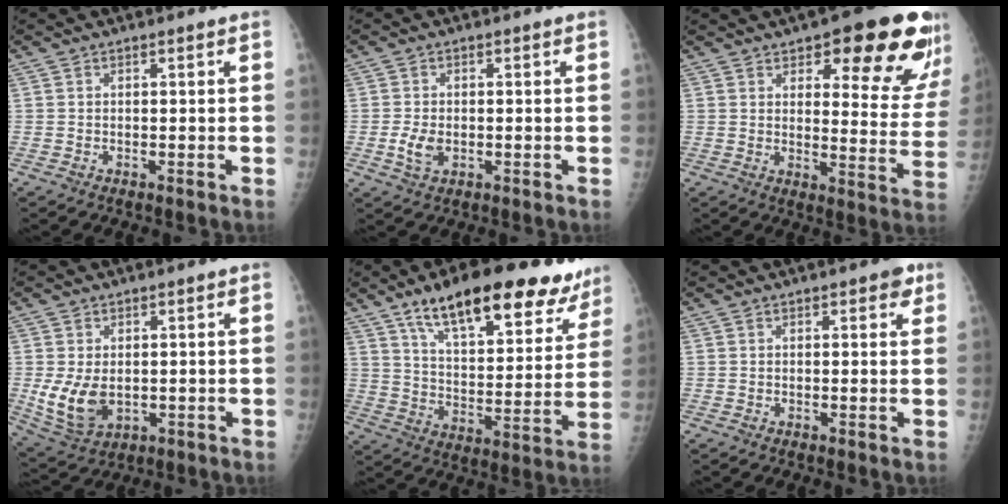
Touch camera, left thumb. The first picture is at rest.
{"total": 3.6, "force": [-0.7, 2.3, 2.7], "torque": [-0.054, -0.003, -0.011]}
{"total": 21.9, "force": [13.2, 7.2, 15.9], "torque": [-0.153, -0.063, 0.167]}
{"total": 8.1, "force": [-0.4, 5.4, 6.0], "torque": [-0.109, -0.015, 0.011]}
{"total": 24.2, "force": [16.4, 8.8, 15.4], "torque": [-0.184, -0.048, 0.252]}
{"total": 2.6, "force": [1.5, 1.1, 1.8], "torque": [-0.009, -0.002, 0.014]}